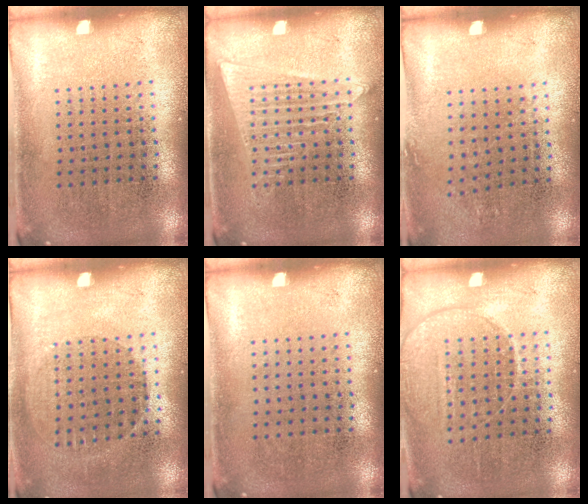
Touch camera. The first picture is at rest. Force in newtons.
{"total": 1.9, "press": 1.9, "slide": 0.2}
{"total": 0.8, "press": 0.6, "slide": 0.5}
{"total": 1.0, "press": 0.8, "slide": 0.5}
{"total": 0.0}
{"total": 1.4, "press": 1.3, "slide": 0.6}